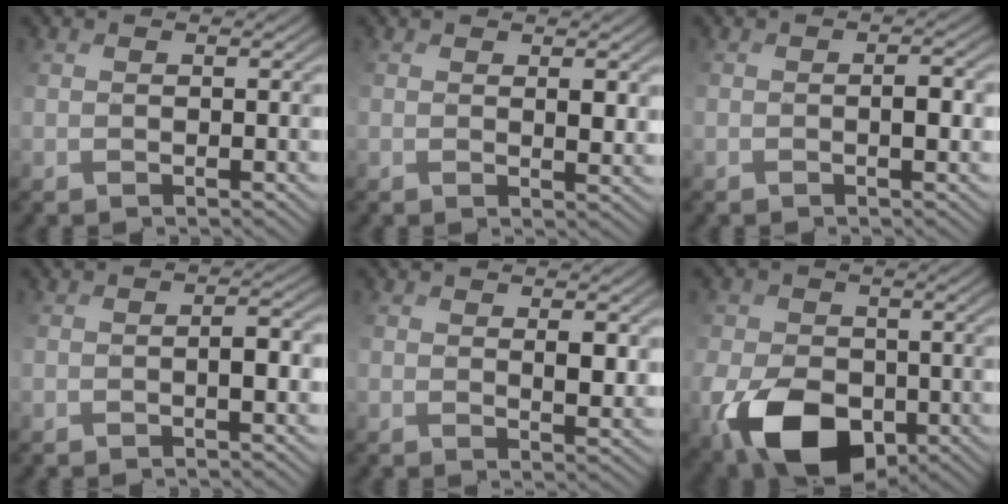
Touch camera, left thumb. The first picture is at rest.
{"total": 3.2, "force": [1.3, 1.5, 2.5], "torque": [-0.054, 0.000, 0.028]}
{"total": 2.5, "force": [-0.3, 1.1, 2.3], "torque": [-0.036, 0.002, -0.004]}
{"total": 2.7, "force": [-0.9, 0.7, 2.4], "torque": [-0.038, 0.007, -0.015]}
{"total": 3.8, "force": [1.6, 1.7, 3.0], "torque": [-0.062, -0.002, 0.035]}
{"total": 11.0, "force": [-3.5, 7.2, 7.6], "torque": [-0.164, -0.025, -0.062]}